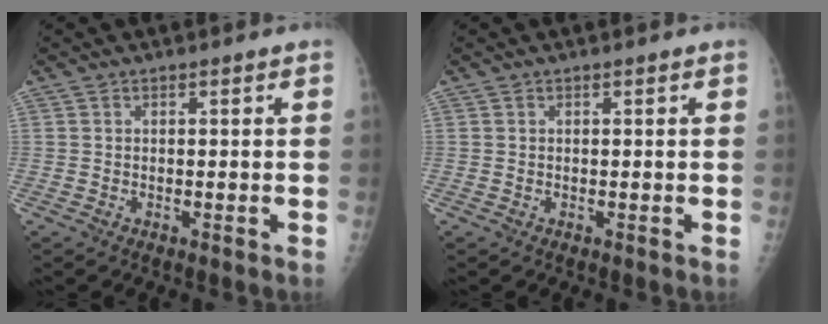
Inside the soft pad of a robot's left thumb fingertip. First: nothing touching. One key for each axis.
{"total": 0.0}